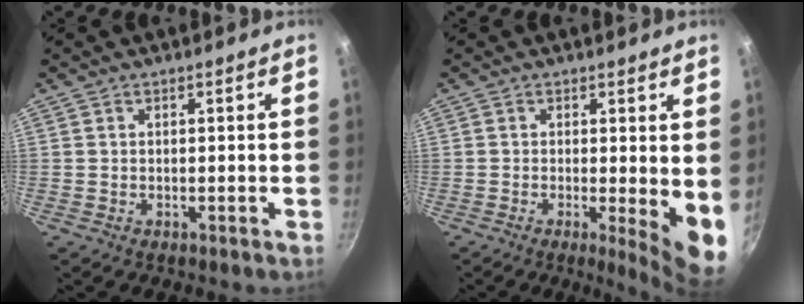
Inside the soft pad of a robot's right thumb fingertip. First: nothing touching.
{"total": 7.8, "force": [-0.2, 1.5, 7.6], "torque": [-0.096, -0.024, -0.002]}